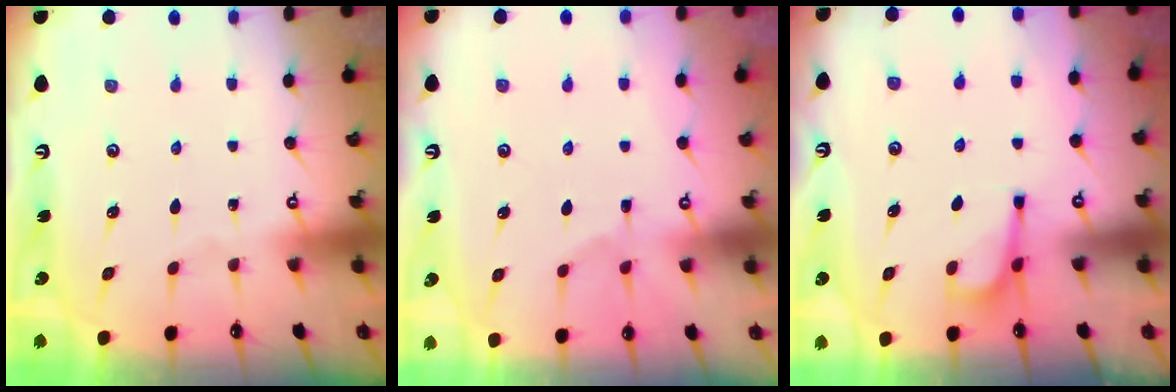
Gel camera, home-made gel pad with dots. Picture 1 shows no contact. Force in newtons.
{"total": 2.6, "press": 2.3, "slide": 1.1}
{"total": 4.7, "press": 4.7, "slide": 0.5}